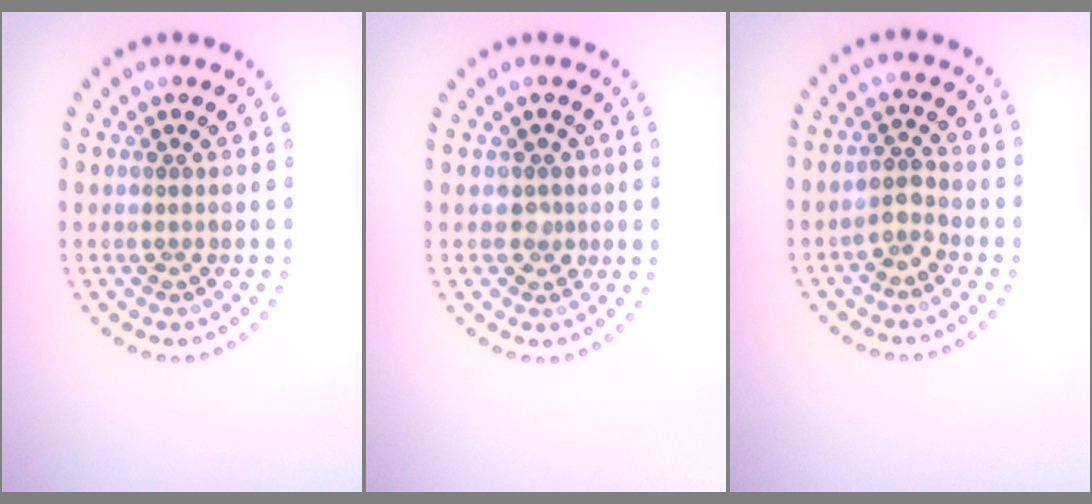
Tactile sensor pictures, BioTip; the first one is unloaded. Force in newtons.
{"total": 1.4, "press": 1.1, "slide": 0.8}
{"total": 1.7, "press": 1.5, "slide": 0.8}